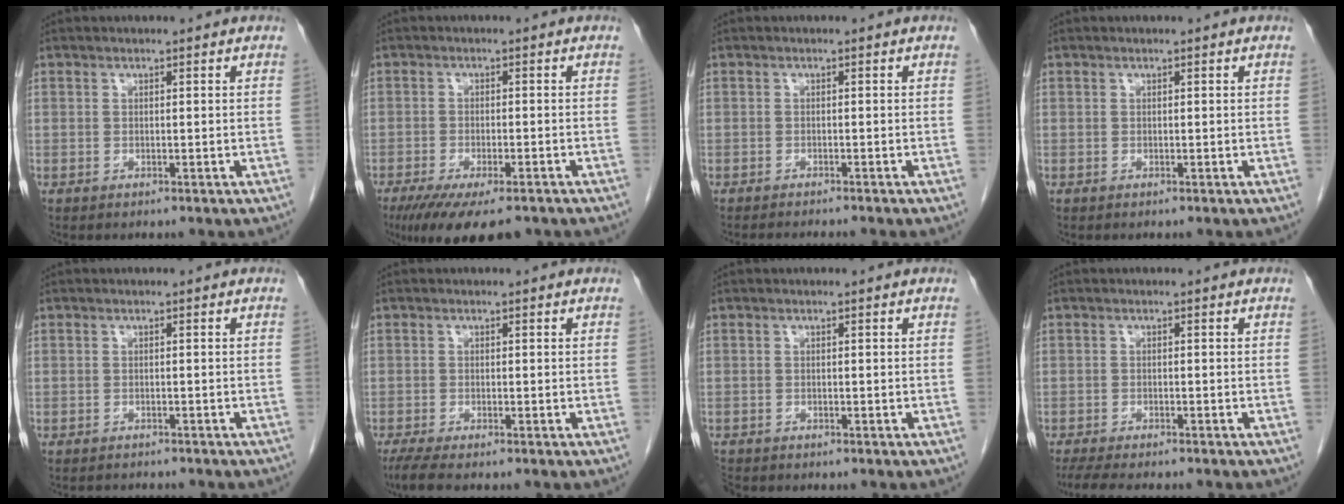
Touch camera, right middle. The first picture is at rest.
{"total": 11.2, "force": [-8.3, 3.1, 6.9], "torque": [-0.101, -0.015, -0.125]}
{"total": 3.8, "force": [-3.5, -0.2, 1.5], "torque": [-0.013, -0.007, -0.048]}
{"total": 0.0}
{"total": 3.2, "force": [-3.1, 0.8, 0.8], "torque": [-0.009, -0.004, -0.037]}
{"total": 3.3, "force": [-2.6, 0.1, 2.0], "torque": [-0.041, -0.009, -0.047]}
{"total": 2.0, "force": [-1.8, 0.7, 0.3], "torque": [-0.010, -0.006, -0.033]}
{"total": 8.2, "force": [-7.0, 1.4, 4.1], "torque": [-0.062, -0.013, -0.104]}